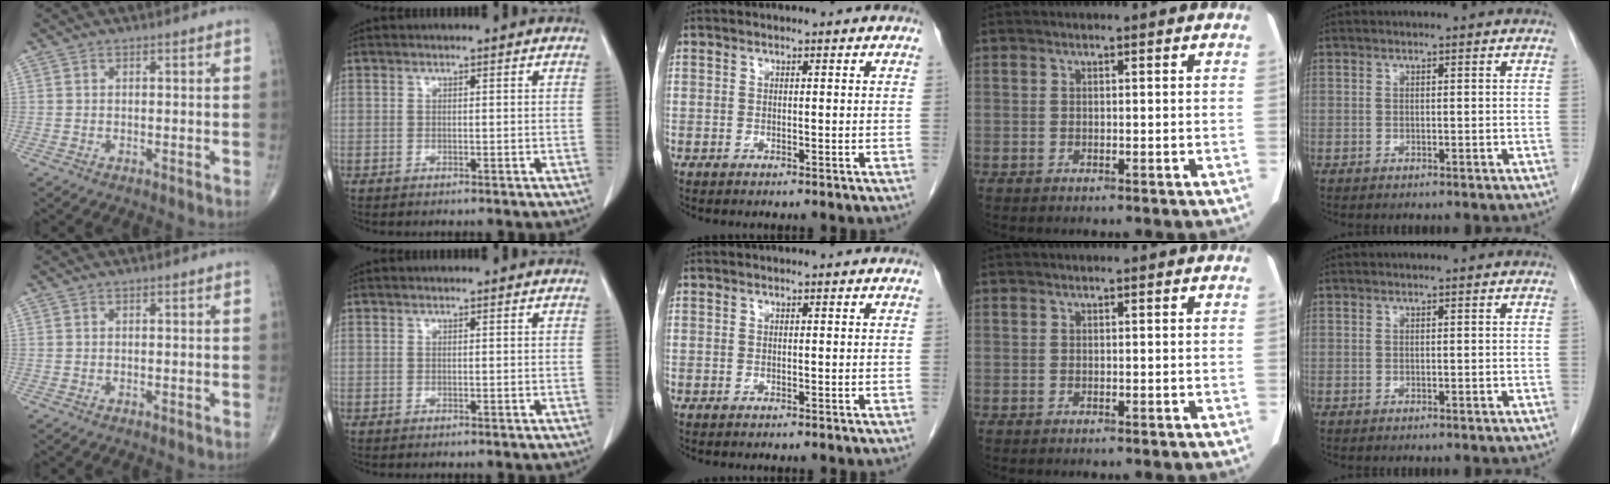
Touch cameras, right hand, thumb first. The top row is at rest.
{}